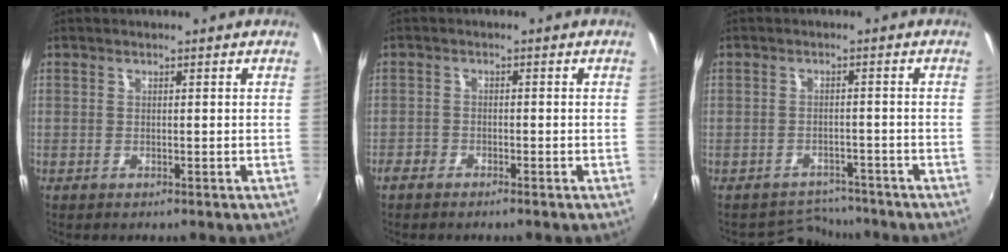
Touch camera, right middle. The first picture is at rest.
{"total": 2.5, "force": [-2.1, 1.0, 0.9], "torque": [-0.029, -0.003, -0.042]}
{"total": 4.5, "force": [-4.2, 1.5, -0.9], "torque": [0.009, 0.014, -0.064]}